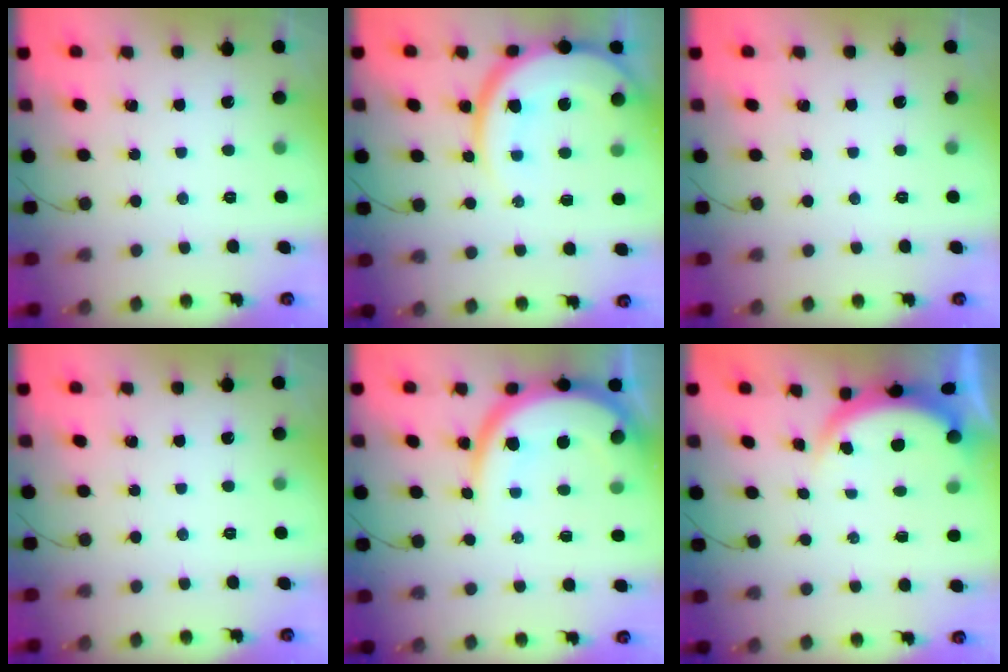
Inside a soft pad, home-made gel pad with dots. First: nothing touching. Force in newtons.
{"total": 16.6, "press": 16.3, "slide": 2.8}
{"total": 0.0}
{"total": 0.0}
{"total": 12.9, "press": 12.8, "slide": 1.2}
{"total": 4.7, "press": 4.5, "slide": 1.3}